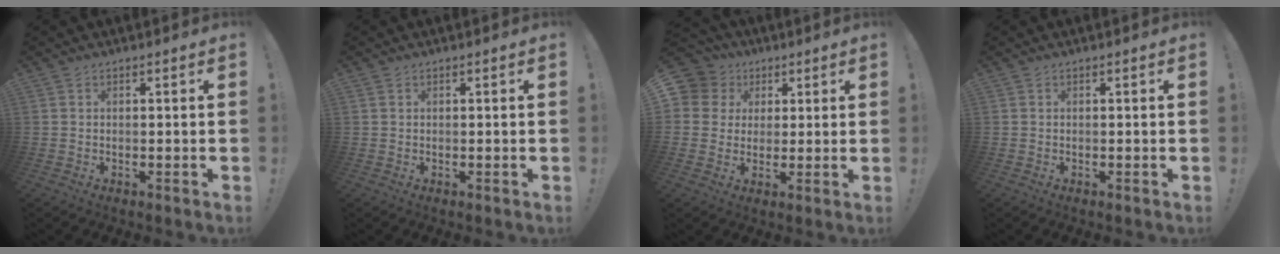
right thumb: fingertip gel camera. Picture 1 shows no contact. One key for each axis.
{"total": 0.0}
{"total": 8.3, "fx": 2.7, "fy": 7.6, "fz": 2.1, "tx": -0.035, "ty": -0.012, "tz": 0.054}
{"total": 0.0}